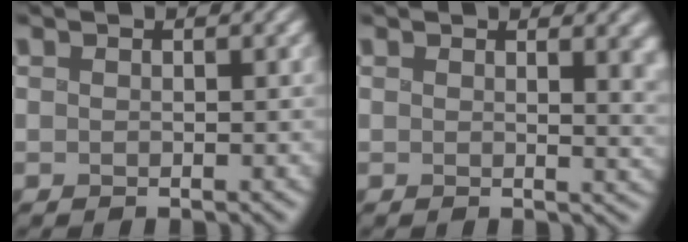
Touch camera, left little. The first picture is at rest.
{"total": 4.9, "force": [2.6, 2.3, 3.4], "torque": [-0.013, 0.005, 0.041]}